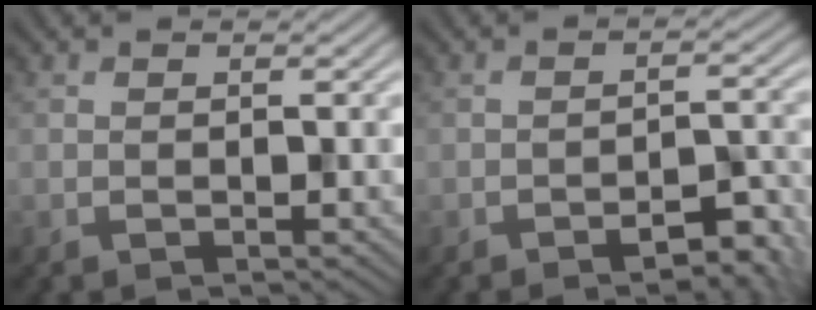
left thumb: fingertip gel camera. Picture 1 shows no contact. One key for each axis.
{"total": 4.3, "fx": -3.6, "fy": 0.6, "fz": 2.3, "tx": -0.030, "ty": 0.008, "tz": -0.044}